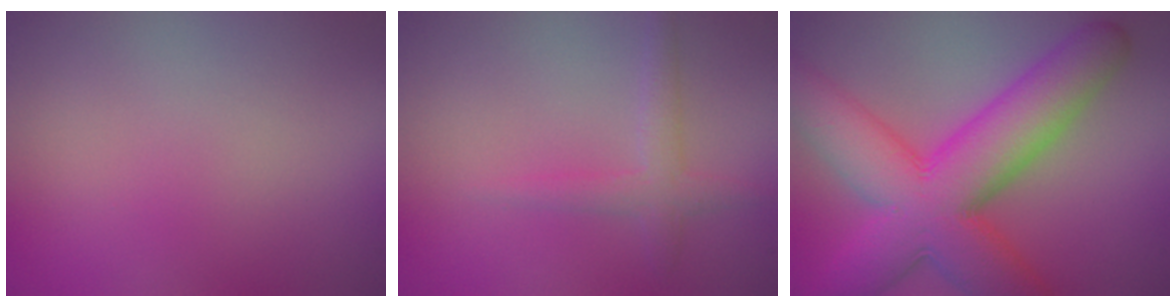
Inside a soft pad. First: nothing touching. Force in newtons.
{"total": 1.9, "press": 1.9, "slide": 0.1}
{"total": 11.8, "press": 11.8, "slide": 0.1}